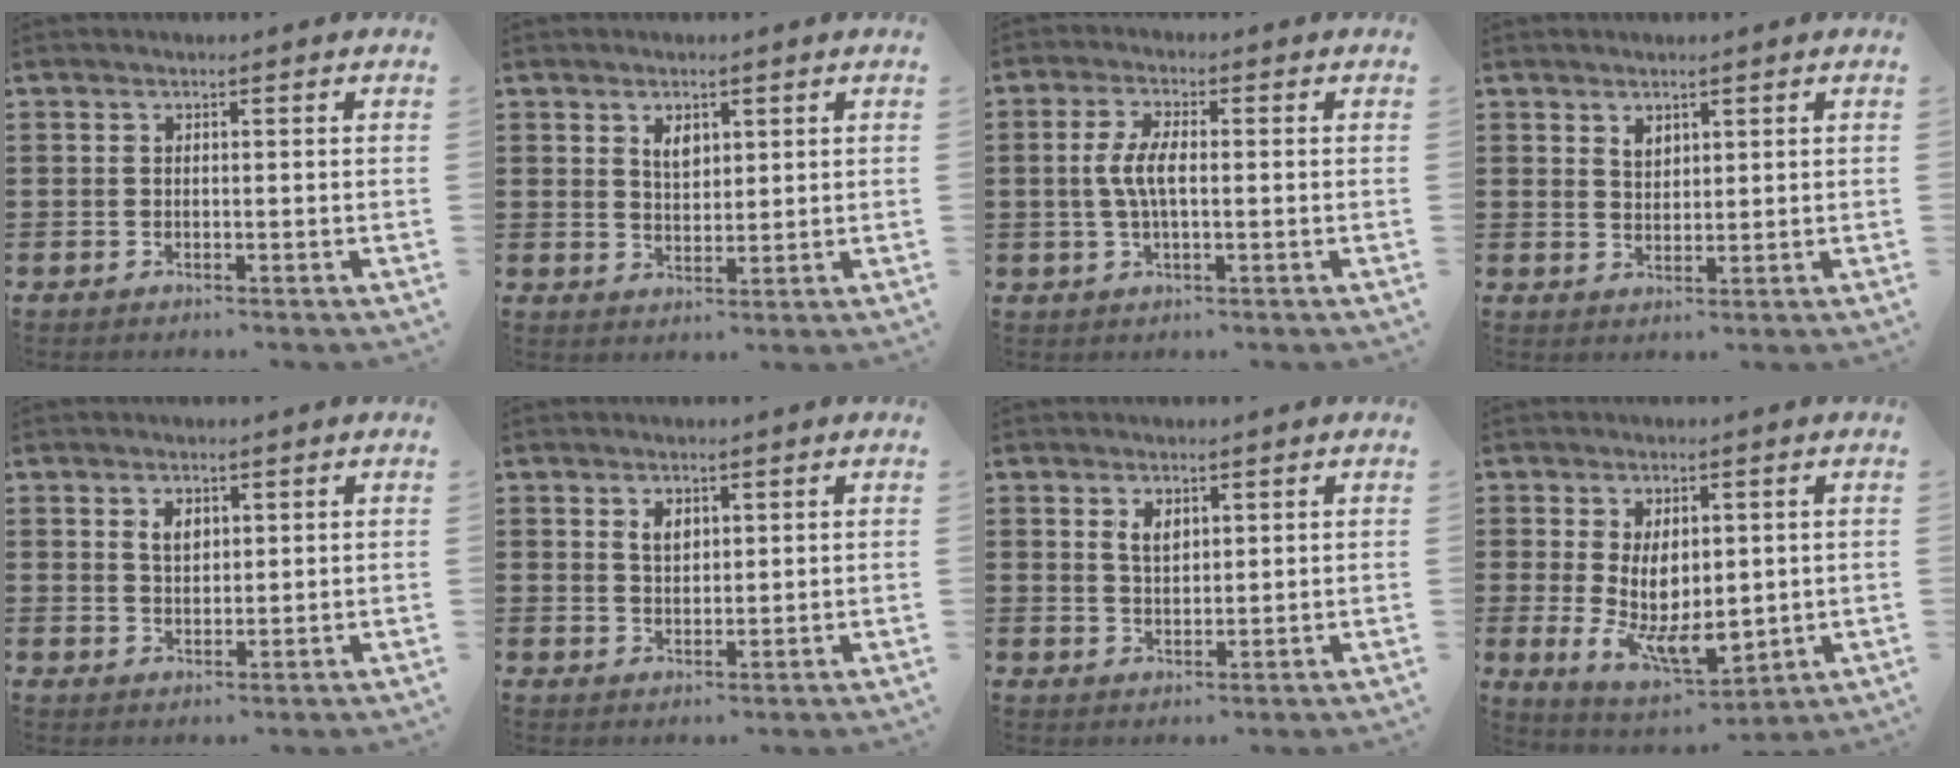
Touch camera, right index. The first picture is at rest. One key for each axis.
{"total": 3.0, "fx": 1.7, "fy": 1.7, "fz": 1.8, "tx": -0.034, "ty": 0.002, "tz": 0.029}
{"total": 5.2, "fx": -0.2, "fy": 1.7, "fz": 4.9, "tx": -0.110, "ty": -0.003, "tz": -0.012}
{"total": 1.9, "fx": 1.4, "fy": 1.1, "fz": 0.6, "tx": -0.015, "ty": 0.004, "tz": 0.027}
{"total": 2.6, "fx": 1.2, "fy": 1.5, "fz": 1.7, "tx": -0.030, "ty": 0.003, "tz": 0.020}
{"total": 2.5, "fx": 1.3, "fy": 1.5, "fz": 1.6, "tx": -0.028, "ty": 0.002, "tz": 0.021}
{"total": 2.7, "fx": 1.5, "fy": 1.5, "fz": 1.8, "tx": -0.039, "ty": 0.005, "tz": 0.027}
{"total": 8.3, "fx": 0.2, "fy": 4.7, "fz": 6.9, "tx": -0.132, "ty": -0.008, "tz": 0.002}